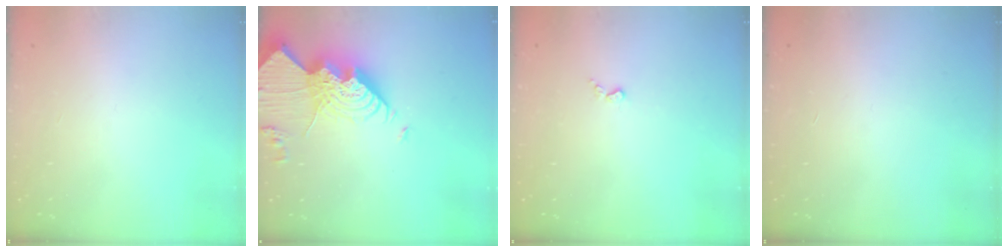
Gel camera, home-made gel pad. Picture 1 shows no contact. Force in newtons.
{"total": 24.8, "press": 24.6, "slide": 2.6}
{"total": 3.0, "press": 2.9, "slide": 0.5}
{"total": 0.0}